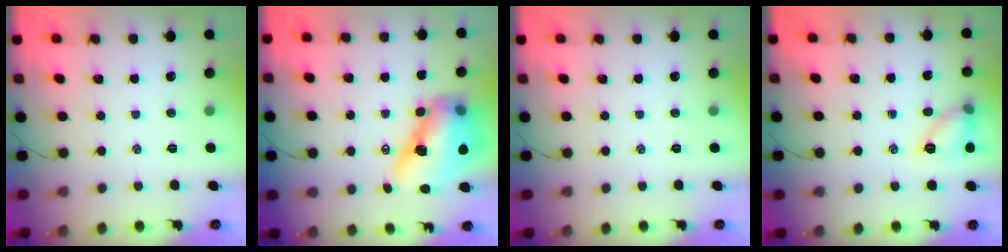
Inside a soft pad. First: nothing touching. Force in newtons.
{"total": 15.0, "press": 14.3, "slide": 4.4}
{"total": 0.0}
{"total": 9.4, "press": 9.4, "slide": 0.7}